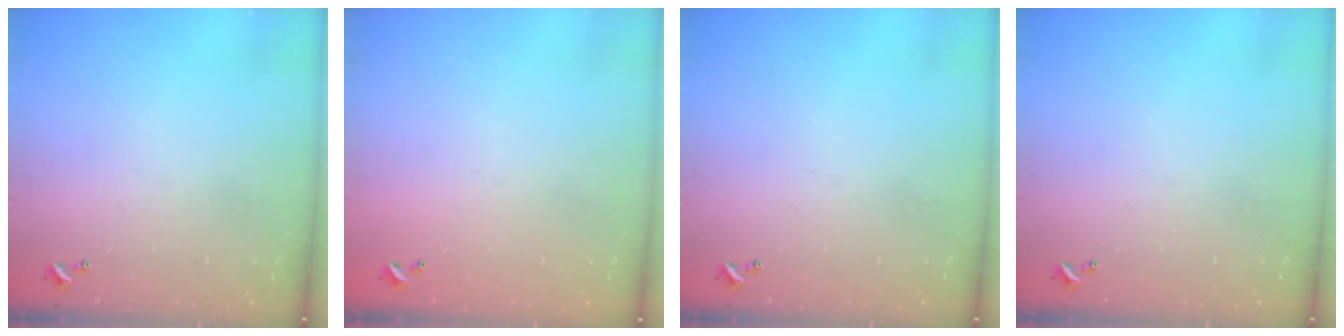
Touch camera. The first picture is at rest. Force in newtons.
{"total": 2.8, "press": 2.8, "slide": 0.1}
{"total": 0.0}
{"total": 0.0}